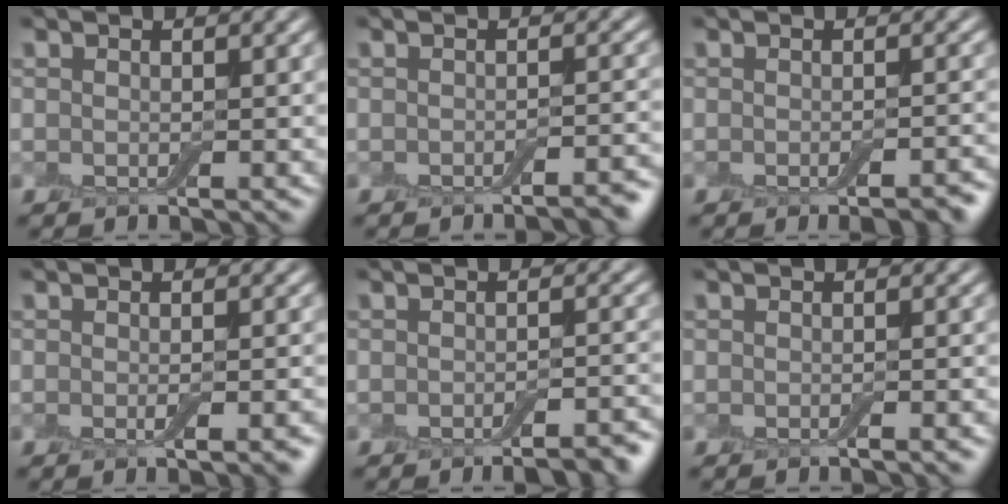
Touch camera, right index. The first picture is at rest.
{"total": 2.3, "force": [-1.6, 0.5, 1.5], "torque": [-0.014, 0.003, -0.026]}
{"total": 2.8, "force": [-1.4, 0.8, 2.3], "torque": [-0.026, -0.002, -0.017]}
{"total": 2.3, "force": [-0.7, 0.6, 2.1], "torque": [-0.024, -0.001, -0.010]}
{"total": 3.0, "force": [-2.0, 0.7, 2.1], "torque": [-0.026, -0.001, -0.027]}
{"total": 1.1, "force": [-0.6, 0.2, 1.0], "torque": [-0.010, 0.000, -0.010]}